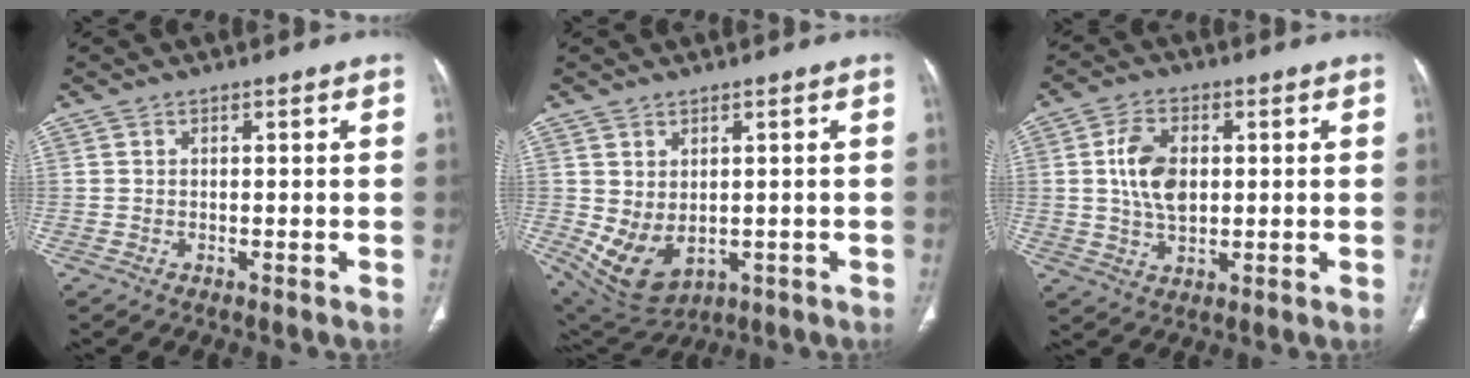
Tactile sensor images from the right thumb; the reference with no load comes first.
{"total": 8.9, "force": [-0.7, 5.9, 6.6], "torque": [-0.111, -0.004, 0.019]}
{"total": 11.0, "force": [1.4, 7.1, 8.3], "torque": [-0.142, -0.003, 0.030]}